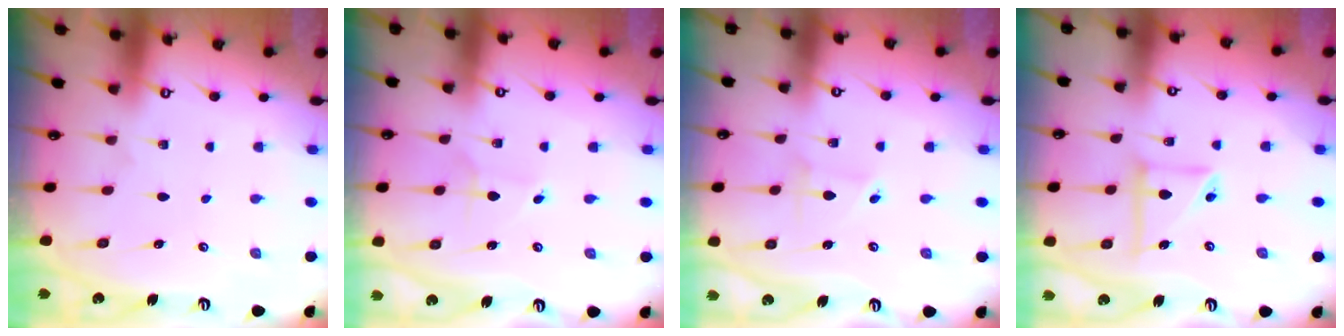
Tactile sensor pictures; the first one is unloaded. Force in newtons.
{"total": 2.9, "press": 2.9, "slide": 0.3}
{"total": 2.4, "press": 2.4, "slide": 0.2}
{"total": 10.5, "press": 10.4, "slide": 1.3}